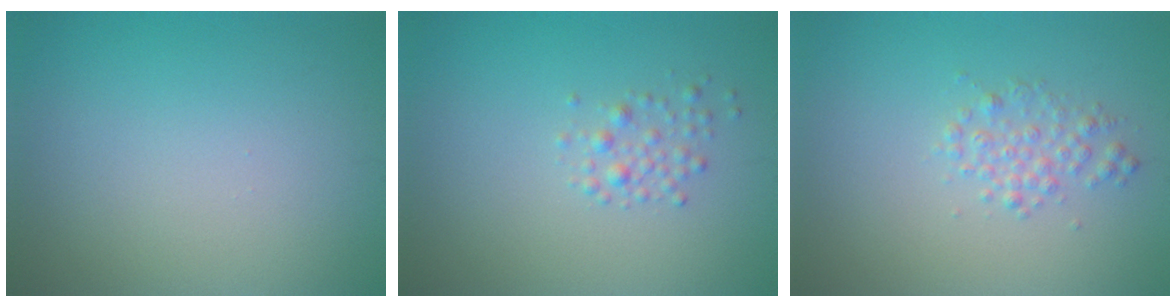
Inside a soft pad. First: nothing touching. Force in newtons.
{"total": 1.4, "press": 1.4, "slide": 0.0}
{"total": 1.9, "press": 1.9, "slide": 0.0}